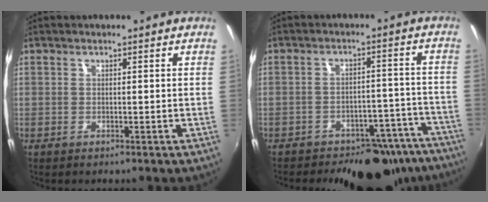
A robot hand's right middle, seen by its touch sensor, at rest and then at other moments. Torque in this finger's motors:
{"motor_torque": [1.07, -1.07, 0.25, 0.10]}